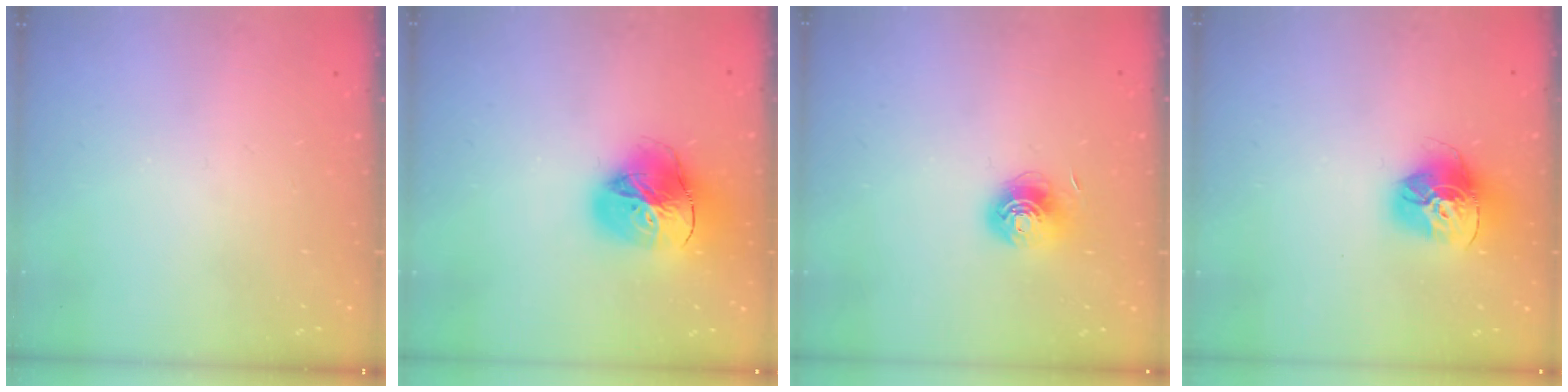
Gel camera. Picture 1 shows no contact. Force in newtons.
{"total": 19.8, "press": 19.6, "slide": 2.3}
{"total": 7.0, "press": 7.0, "slide": 0.5}
{"total": 16.3, "press": 16.2, "slide": 1.5}